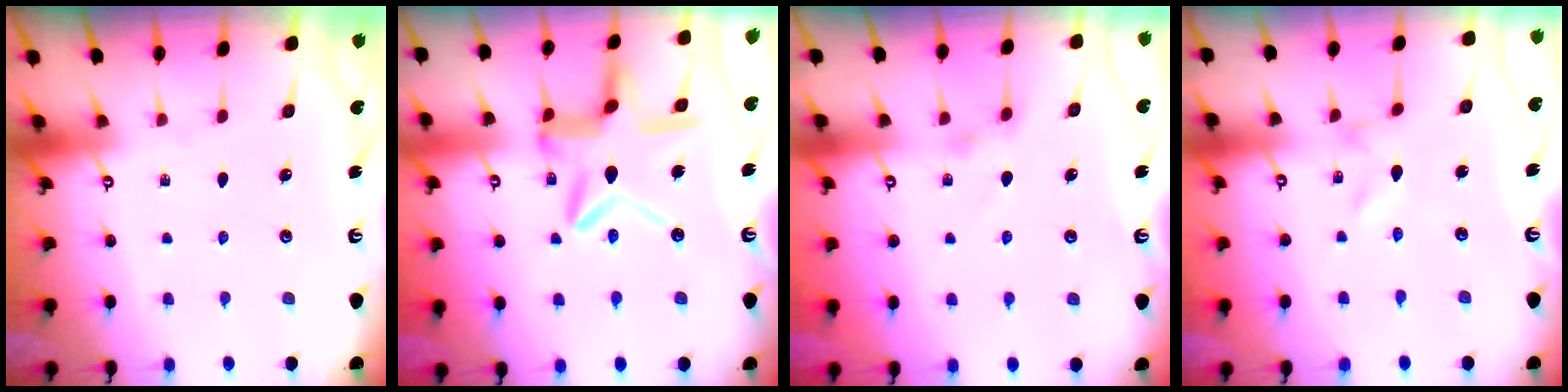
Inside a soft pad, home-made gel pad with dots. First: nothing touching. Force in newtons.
{"total": 14.1, "press": 14.0, "slide": 1.2}
{"total": 2.9, "press": 2.9, "slide": 0.4}
{"total": 0.7, "press": 0.7, "slide": 0.2}